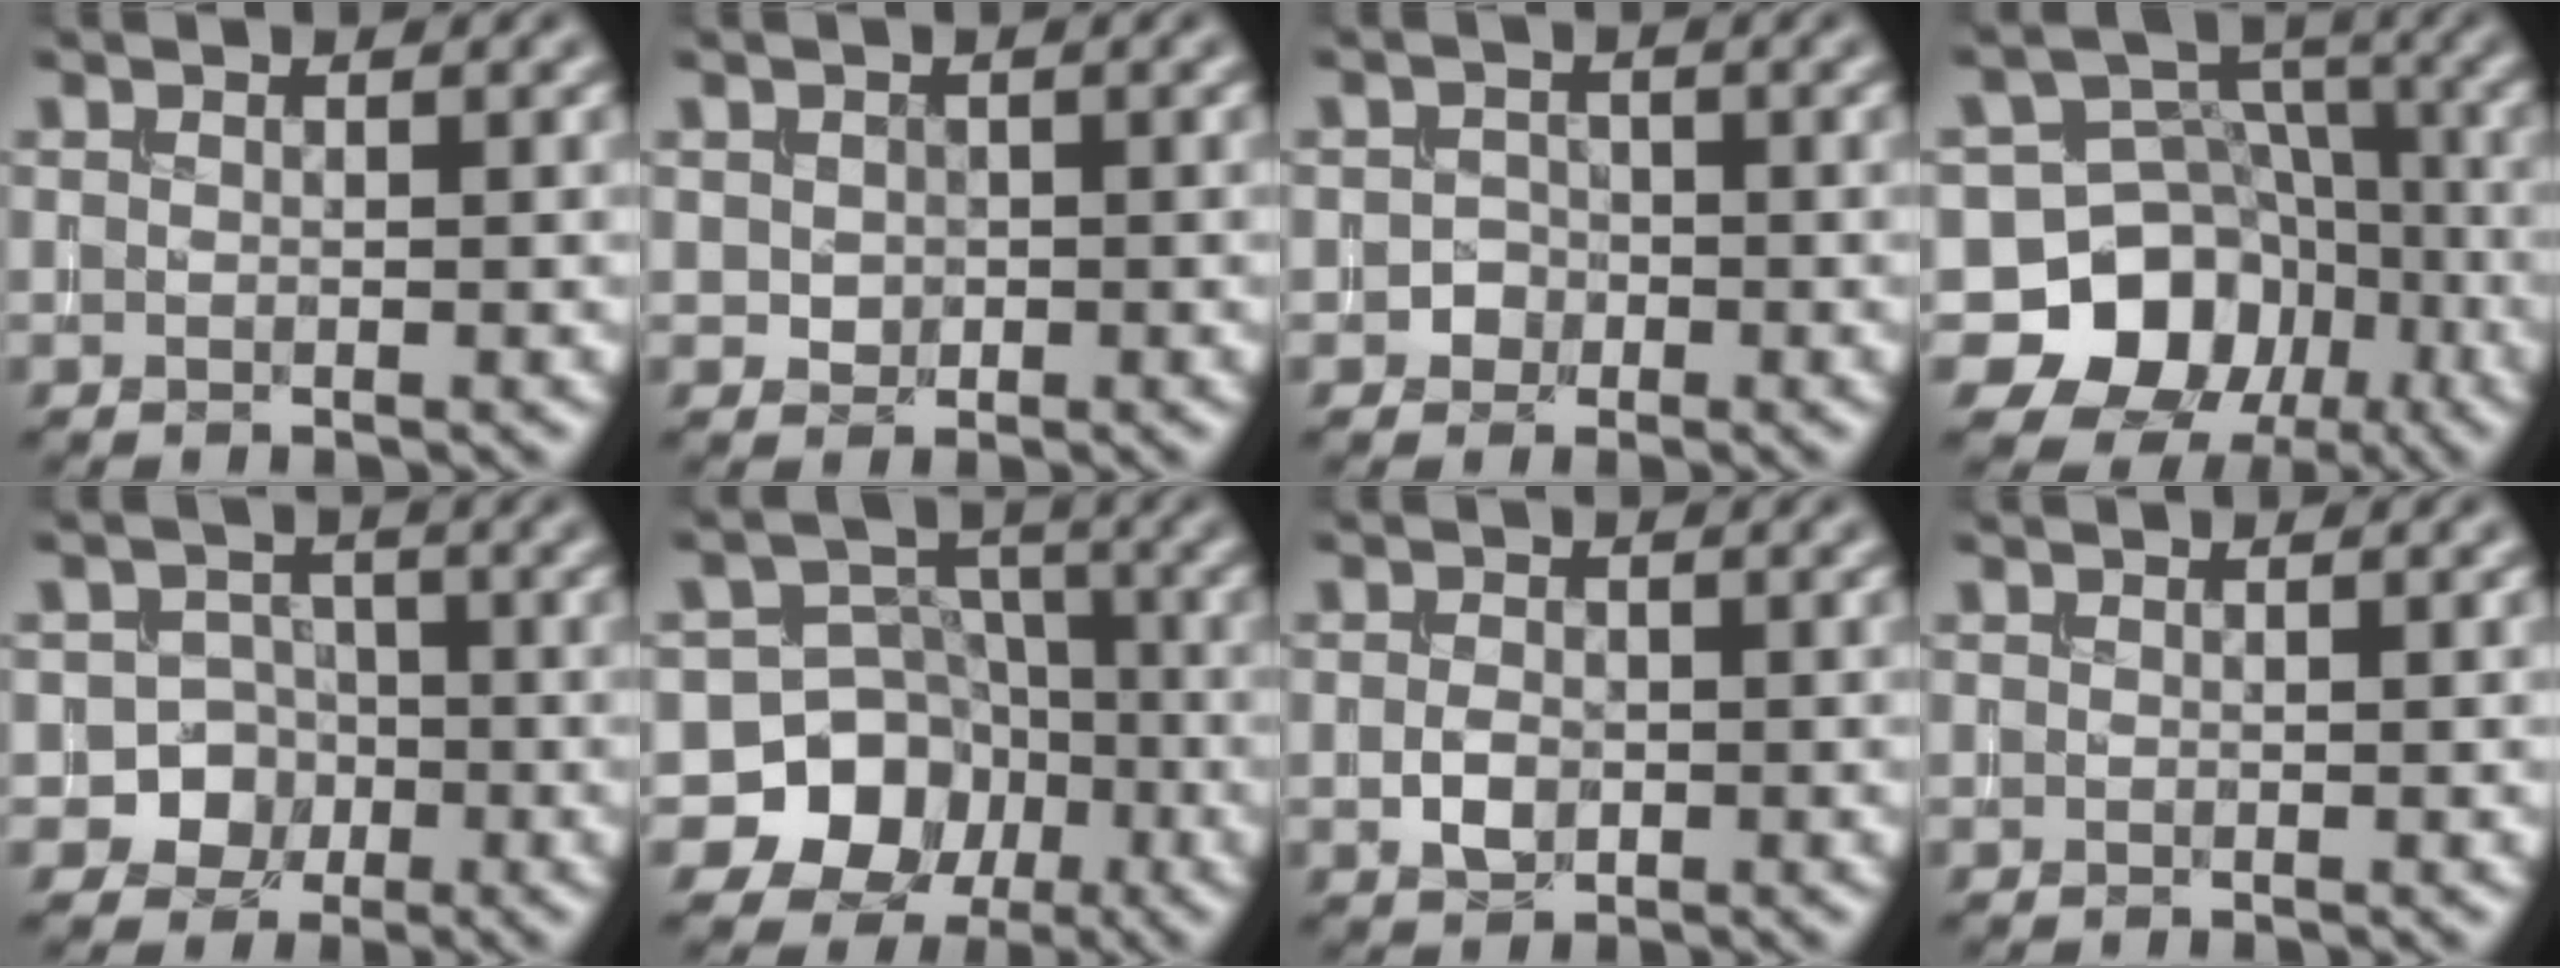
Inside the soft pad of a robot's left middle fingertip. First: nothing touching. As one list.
[{"total": 0.9, "force": [0.1, 0.8, 0.2], "torque": [-0.003, -0.003, 0.005]}, {"total": 1.2, "force": [-0.6, 1.1, 0.0], "torque": [0.012, 0.003, -0.011]}, {"total": 10.7, "force": [-4.1, 9.3, 3.3], "torque": [-0.064, 0.012, -0.107]}, {"total": 4.6, "force": [-1.8, 4.1, 0.7], "torque": [0.029, 0.003, -0.046]}, {"total": 9.1, "force": [-3.8, 8.0, 2.0], "torque": [-0.019, 0.007, -0.091]}, {"total": 1.9, "force": [-0.5, 1.3, 1.3], "torque": [-0.026, 0.000, -0.009]}, {"total": 0.0}]